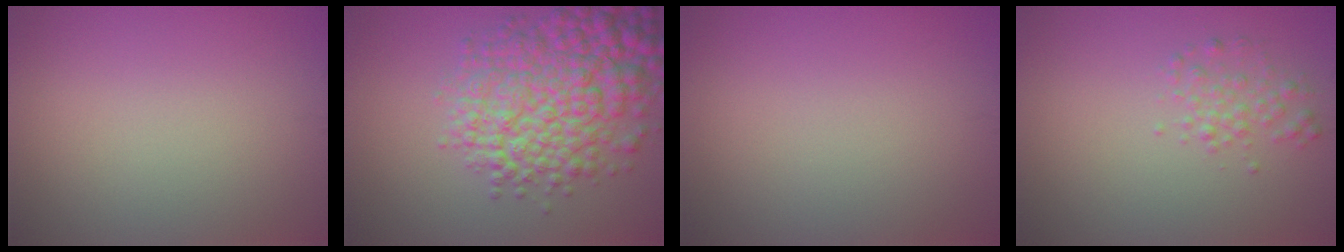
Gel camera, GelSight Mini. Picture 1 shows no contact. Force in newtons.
{"total": 9.0, "press": 9.0, "slide": 0.2}
{"total": 0.0}
{"total": 1.7, "press": 1.7, "slide": 0.0}